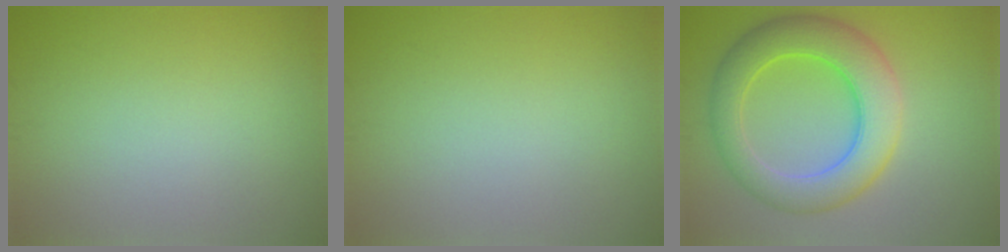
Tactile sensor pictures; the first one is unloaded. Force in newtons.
{"total": 0.0}
{"total": 7.7, "press": 7.7, "slide": 0.1}